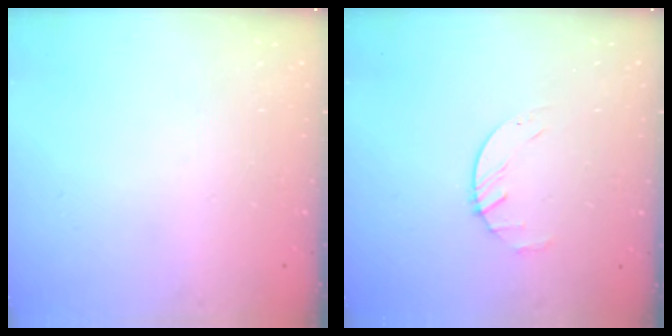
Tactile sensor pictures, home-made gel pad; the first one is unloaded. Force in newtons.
{"total": 2.2, "press": 2.2, "slide": 0.4}